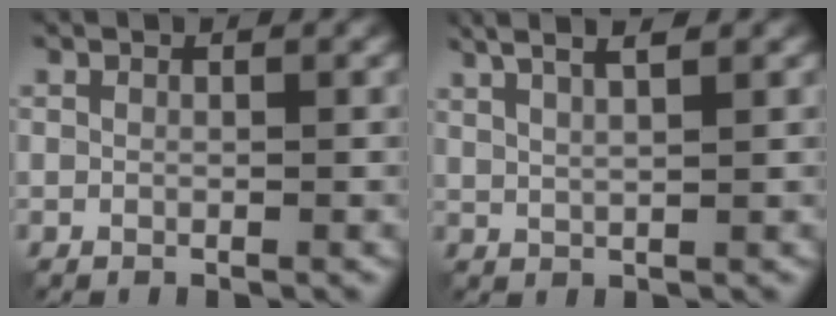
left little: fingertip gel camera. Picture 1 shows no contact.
{"total": 6.0, "force": [3.4, 1.9, 4.5], "torque": [-0.063, 0.025, 0.035]}